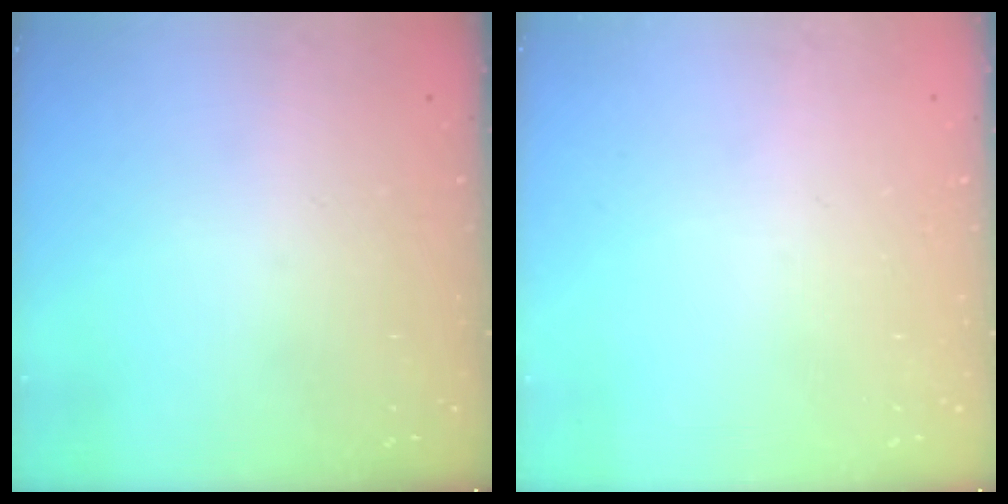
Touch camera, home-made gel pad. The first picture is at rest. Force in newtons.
{"total": 0.0}